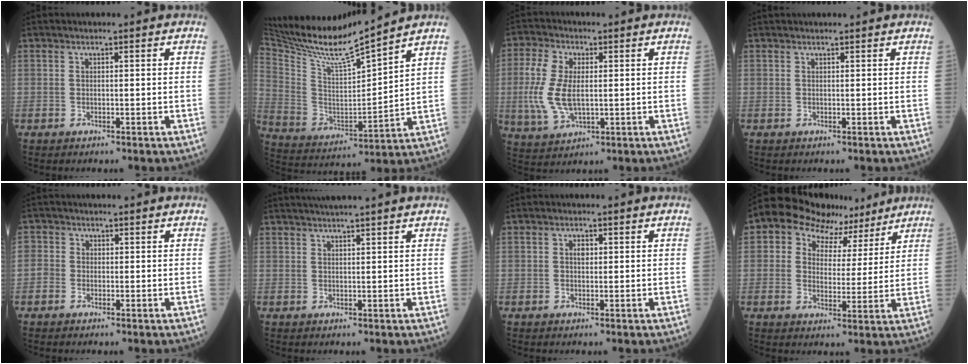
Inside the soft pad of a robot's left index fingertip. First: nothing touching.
{"total": 14.2, "force": [13.3, -1.3, 5.0], "torque": [-0.117, -0.009, 0.256]}
{"total": 8.7, "force": [-0.2, 4.2, 7.6], "torque": [-0.191, -0.001, 0.000]}
{"total": 1.7, "force": [1.7, 0.0, 0.6], "torque": [-0.006, 0.020, 0.025]}
{"total": 1.8, "force": [-0.6, 1.6, 0.4], "torque": [-0.002, 0.002, -0.018]}
{"total": 6.3, "force": [5.5, -0.9, 3.1], "torque": [-0.042, 0.026, 0.075]}
{"total": 1.1, "force": [-0.1, 0.8, 0.8], "torque": [-0.016, 0.000, -0.002]}
{"total": 10.5, "force": [7.2, 7.1, 2.8], "torque": [-0.046, 0.035, 0.097]}